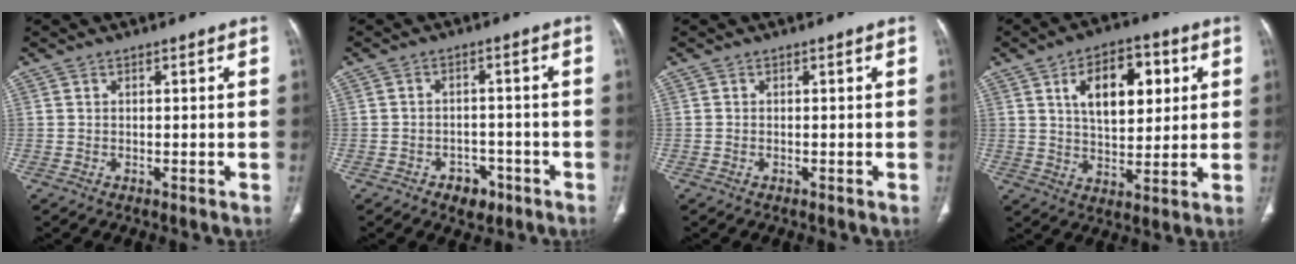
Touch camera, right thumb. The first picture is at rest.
{"total": 4.7, "force": [-2.8, 3.3, 1.9], "torque": [-0.006, 0.022, -0.034]}
{"total": 0.0}
{"total": 13.8, "force": [4.5, 7.6, 10.6], "torque": [-0.129, -0.007, 0.075]}